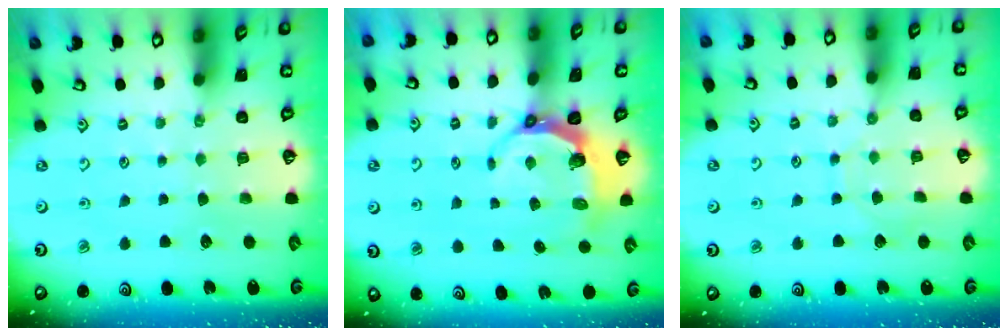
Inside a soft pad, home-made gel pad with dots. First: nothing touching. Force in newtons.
{"total": 6.5, "press": 5.1, "slide": 4.1}
{"total": 4.6, "press": 4.6, "slide": 0.4}